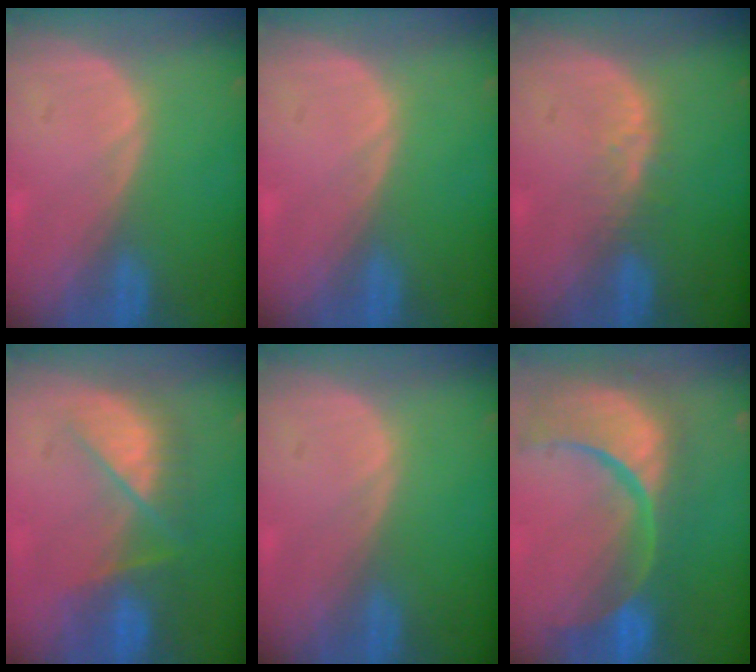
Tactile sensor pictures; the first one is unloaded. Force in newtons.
{"total": 0.0}
{"total": 2.5, "press": 2.4, "slide": 0.2}
{"total": 7.5, "press": 7.3, "slide": 1.9}
{"total": 0.0}
{"total": 14.6, "press": 11.6, "slide": 8.9}